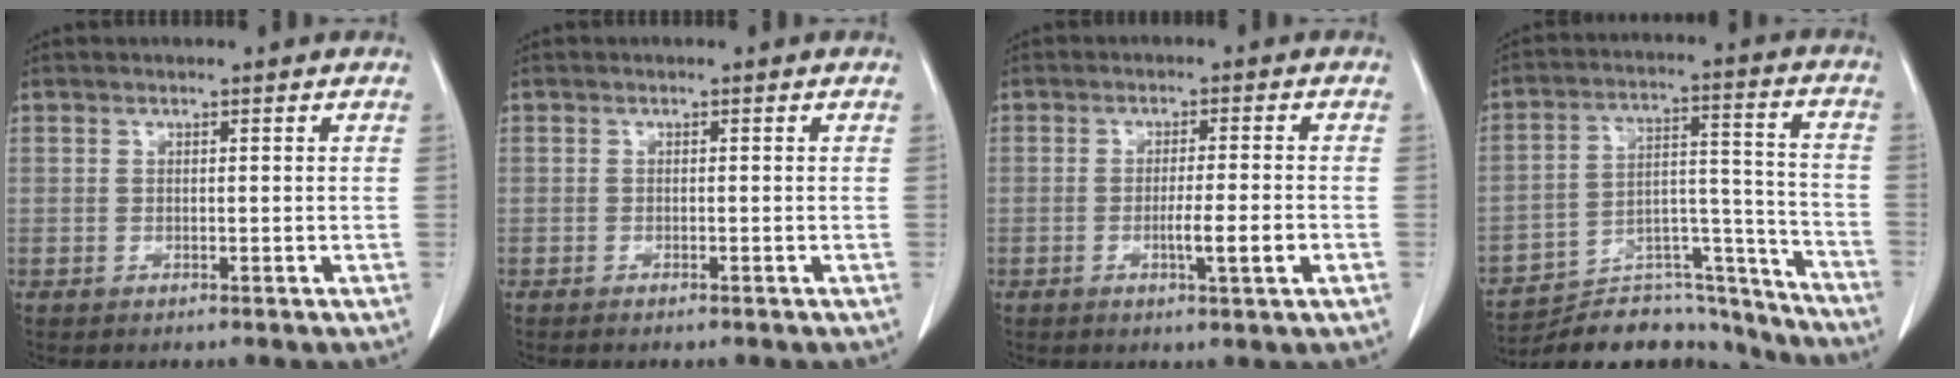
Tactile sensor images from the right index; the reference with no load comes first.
{"total": 0.9, "force": [-0.8, 0.0, 0.5], "torque": [-0.010, -0.003, -0.009]}
{"total": 4.6, "force": [-1.4, -0.2, 4.4], "torque": [-0.066, -0.004, -0.018]}
{"total": 21.1, "force": [-20.0, 4.7, 4.9], "torque": [-0.074, 0.042, -0.299]}